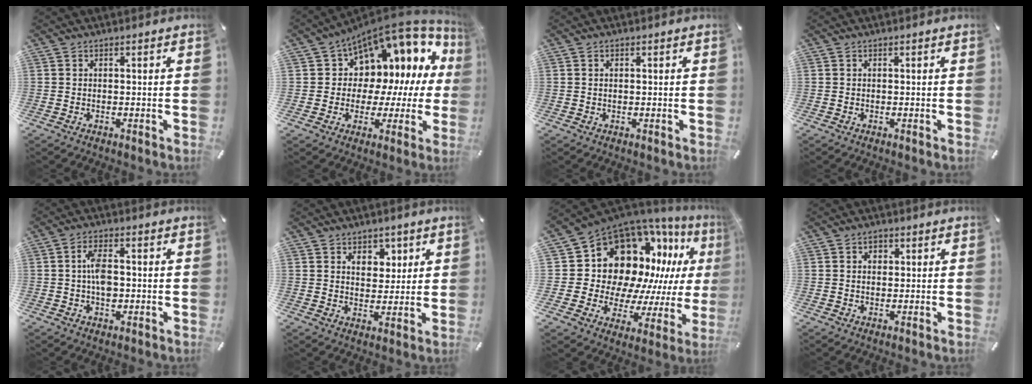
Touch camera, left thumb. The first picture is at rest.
{"total": 9.9, "force": [5.5, 7.3, 3.7], "torque": [-0.055, -0.077, 0.095]}
{"total": 0.7, "force": [0.2, 0.3, 0.6], "torque": [-0.012, 0.002, 0.002]}
{"total": 0.0}
{"total": 5.8, "force": [-0.2, 3.3, 4.8], "torque": [-0.088, 0.003, -0.005]}
{"total": 5.5, "force": [2.8, 4.2, 2.0], "torque": [-0.014, -0.009, 0.042]}
{"total": 17.3, "force": [8.7, 12.5, 8.2], "torque": [-0.128, -0.101, 0.173]}
{"total": 2.3, "force": [0.5, 1.7, 1.4], "torque": [-0.014, 0.000, 0.003]}